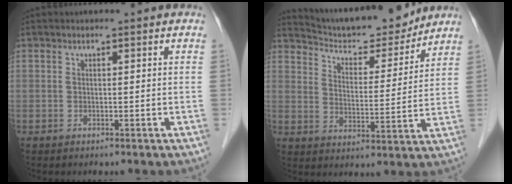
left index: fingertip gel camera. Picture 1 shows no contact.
{"total": 14.3, "force": [13.5, 2.3, 3.9], "torque": [-0.061, -0.008, 0.205]}